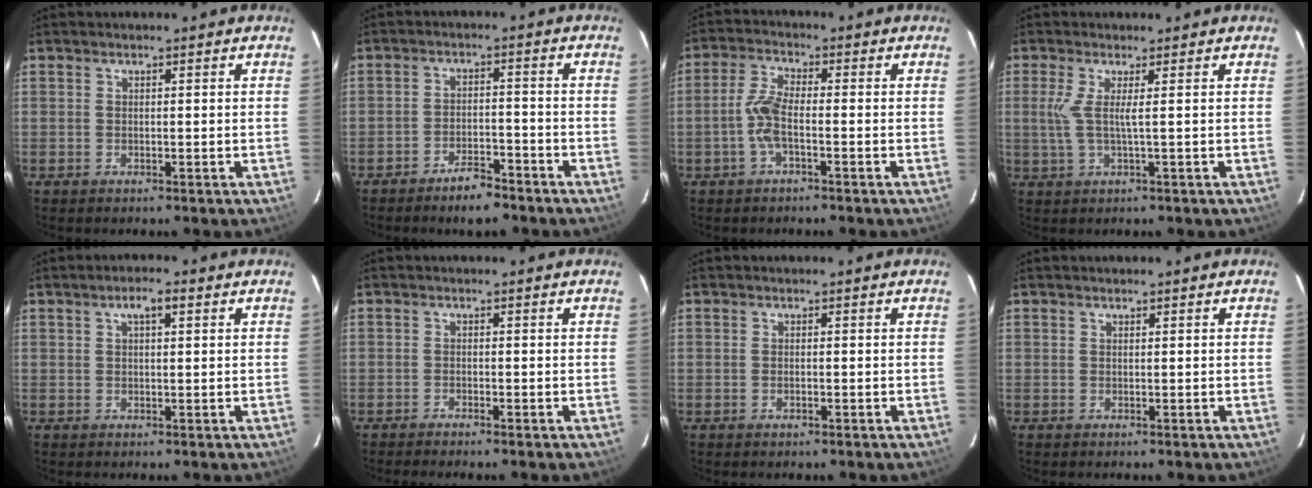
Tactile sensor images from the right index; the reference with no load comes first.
{"total": 6.0, "force": [-4.9, 2.0, 2.8], "torque": [-0.068, 0.007, -0.075]}
{"total": 4.9, "force": [-1.6, 1.3, 4.5], "torque": [-0.103, 0.008, -0.035]}
{"total": 3.6, "force": [0.5, -0.4, 3.5], "torque": [-0.075, -0.003, 0.009]}
{"total": 3.0, "force": [1.3, 1.0, 2.5], "torque": [-0.045, 0.011, 0.022]}
{"total": 1.5, "force": [-1.4, -0.1, 0.5], "torque": [-0.018, -0.003, -0.024]}
{"total": 0.6, "force": [-0.2, 0.4, 0.5], "torque": [-0.010, 0.001, -0.004]}
{"total": 0.0}